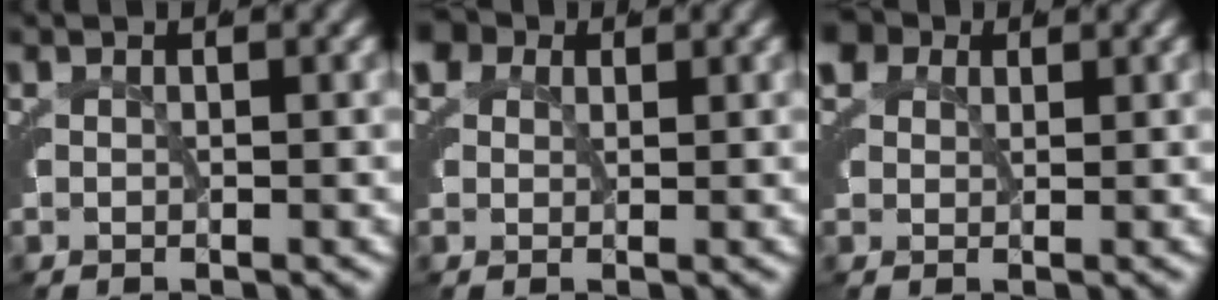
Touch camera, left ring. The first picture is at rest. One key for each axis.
{"total": 3.6, "fx": 1.5, "fy": 3.0, "fz": 1.4, "tx": -0.050, "ty": -0.008, "tz": 0.022}
{"total": 3.5, "fx": 1.8, "fy": 2.7, "fz": 1.4, "tx": -0.049, "ty": -0.006, "tz": 0.029}